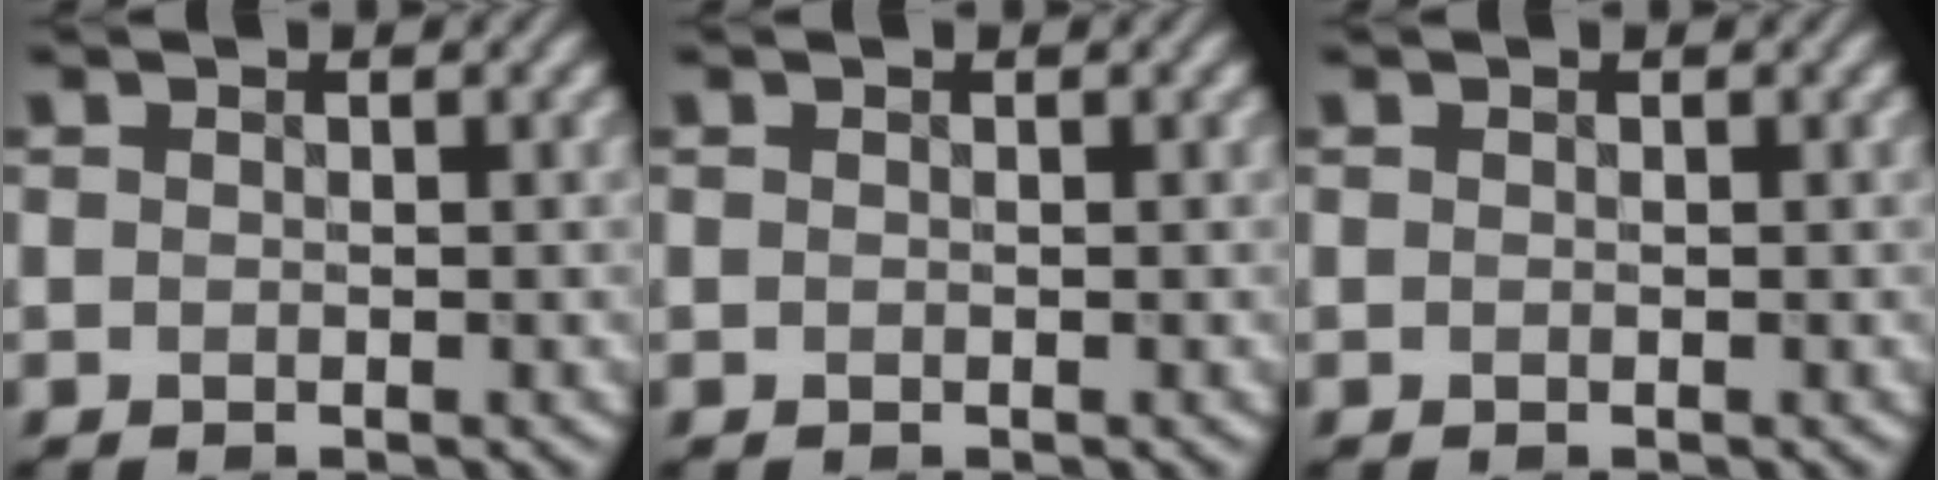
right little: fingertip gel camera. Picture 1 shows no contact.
{"total": 0.0}
{"total": 0.0}